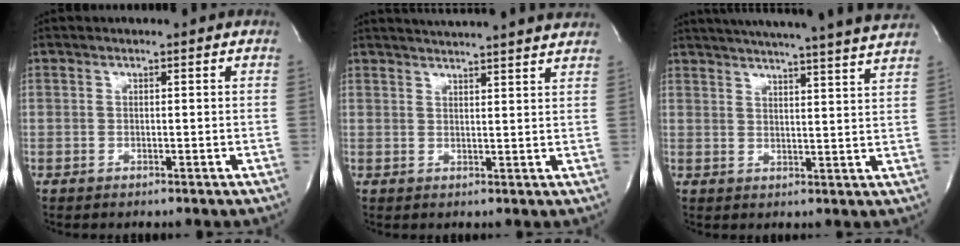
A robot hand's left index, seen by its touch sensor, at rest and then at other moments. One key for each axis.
{"total": 14.5, "fx": 13.6, "fy": -0.2, "fz": 4.9, "tx": -0.086, "ty": 0.001, "tz": 0.174}
{"total": 22.2, "fx": 20.3, "fy": -1.0, "fz": 9.0, "tx": -0.146, "ty": -0.021, "tz": 0.260}